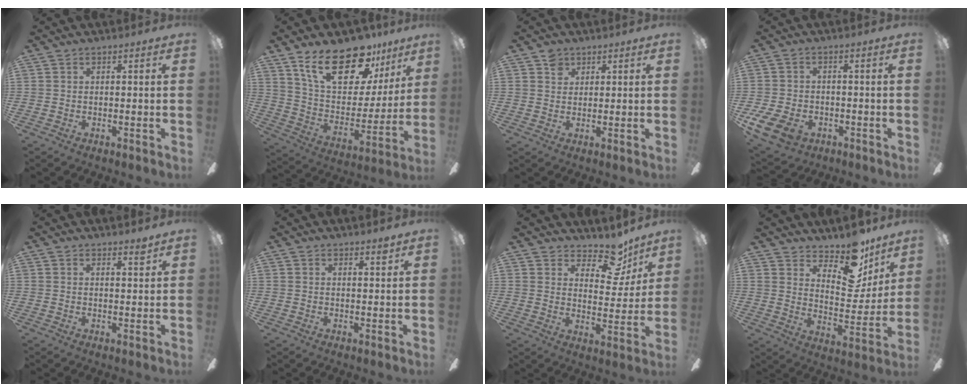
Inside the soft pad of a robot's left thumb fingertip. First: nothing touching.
{"total": 21.8, "force": [14.8, 10.0, 12.5], "torque": [-0.208, -0.084, 0.262]}
{"total": 3.2, "force": [2.0, 2.3, 0.9], "torque": [-0.006, -0.002, 0.035]}
{"total": 8.3, "force": [-4.1, 5.8, 4.4], "torque": [-0.110, 0.018, -0.075]}
{"total": 2.5, "force": [2.3, 0.4, 0.8], "torque": [-0.002, -0.014, 0.039]}
{"total": 2.2, "force": [2.0, 0.5, 0.8], "torque": [-0.001, -0.011, 0.033]}
{"total": 11.8, "force": [8.8, 5.9, 5.1], "torque": [-0.070, -0.057, 0.156]}
{"total": 13.5, "force": [11.0, 5.8, 5.3], "torque": [-0.067, -0.096, 0.195]}